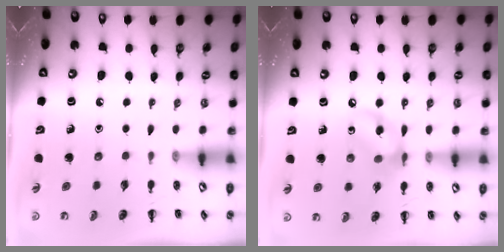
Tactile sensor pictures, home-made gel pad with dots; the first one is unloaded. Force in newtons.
{"total": 10.7, "press": 10.5, "slide": 2.0}